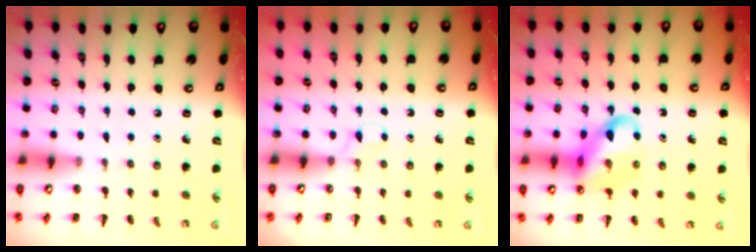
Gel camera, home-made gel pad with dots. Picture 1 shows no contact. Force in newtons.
{"total": 3.1, "press": 2.9, "slide": 1.1}
{"total": 14.4, "press": 14.2, "slide": 2.5}